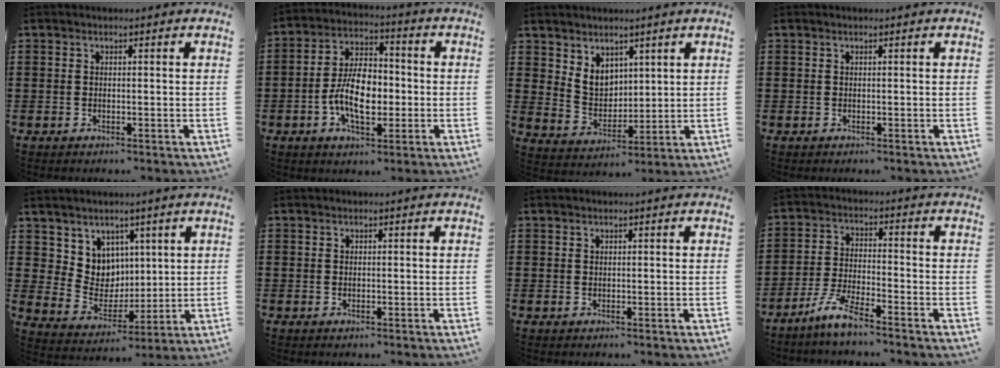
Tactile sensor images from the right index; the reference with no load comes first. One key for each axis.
{"total": 8.8, "fx": -1.8, "fy": 4.9, "fz": 7.0, "tx": -0.144, "ty": 0.004, "tz": -0.040}
{"total": 5.6, "fx": 3.3, "fy": 4.1, "fz": 1.9, "tx": -0.056, "ty": 0.003, "tz": 0.063}
{"total": 0.0}
{"total": 7.1, "fx": 3.9, "fy": 6.0, "fz": 0.3, "tx": -0.042, "ty": -0.027, "tz": 0.077}
{"total": 0.0}
{"total": 0.0}
{"total": 5.8, "fx": -4.8, "fy": 0.2, "fz": 3.3, "tx": -0.088, "ty": -0.012, "tz": -0.097}